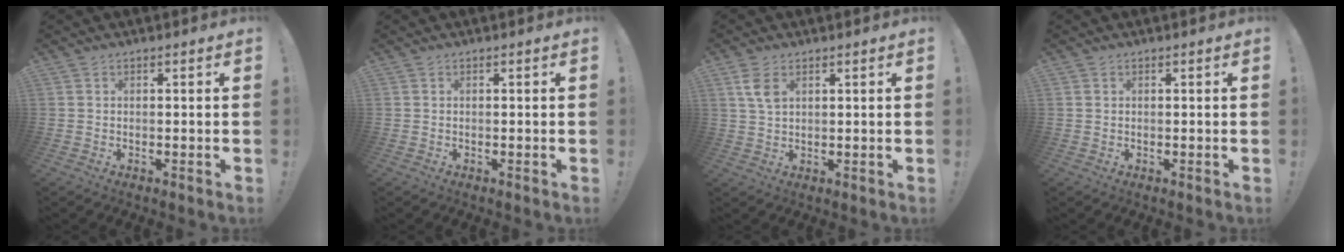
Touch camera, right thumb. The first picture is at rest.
{"total": 0.0}
{"total": 5.6, "force": [2.5, 3.1, 3.9], "torque": [-0.066, -0.004, 0.047]}
{"total": 0.5, "force": [0.4, 0.4, 0.0], "torque": [-0.002, 0.002, 0.008]}